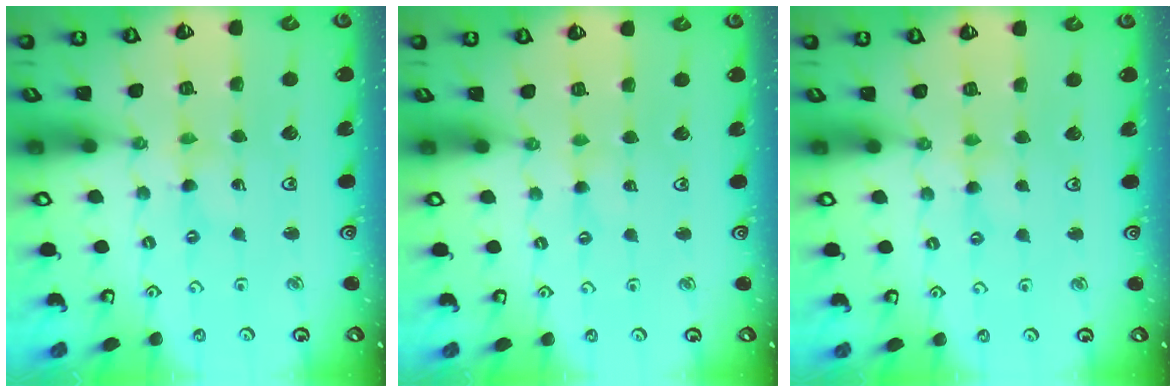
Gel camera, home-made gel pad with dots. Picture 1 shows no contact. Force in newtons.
{"total": 0.0}
{"total": 2.6, "press": 2.6, "slide": 0.4}